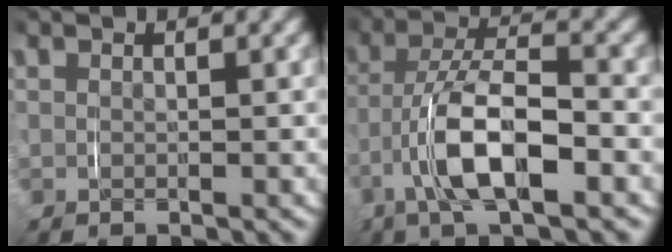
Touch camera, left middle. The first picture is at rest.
{"total": 5.3, "force": [-1.7, 1.7, 4.7], "torque": [-0.097, 0.005, -0.040]}